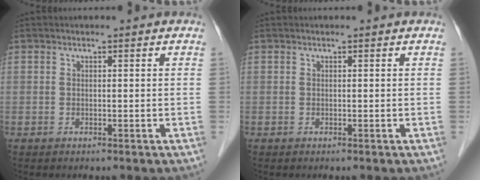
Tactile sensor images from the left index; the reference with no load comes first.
{"total": 0.0}